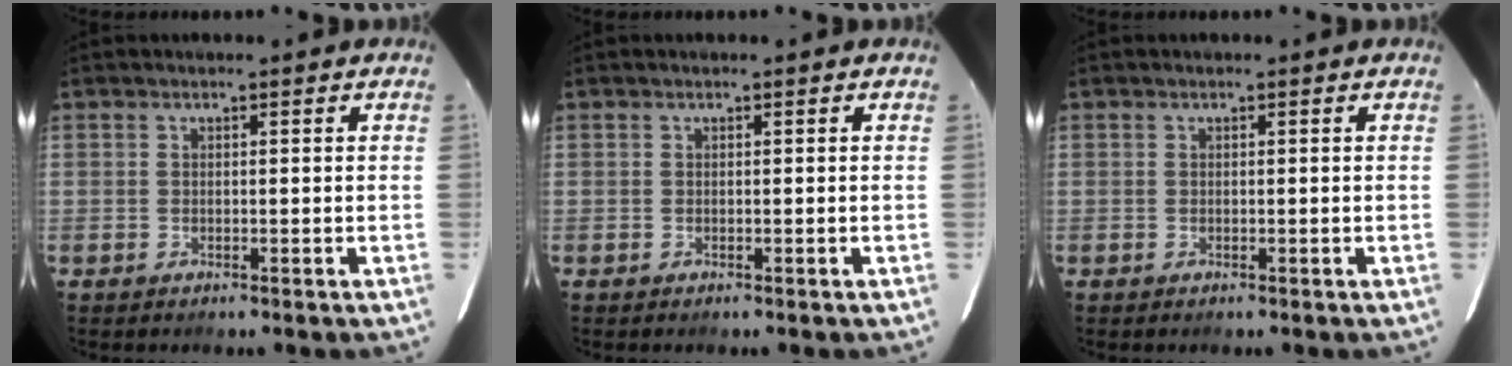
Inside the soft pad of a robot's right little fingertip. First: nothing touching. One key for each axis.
{"total": 0.0}
{"total": 0.0}